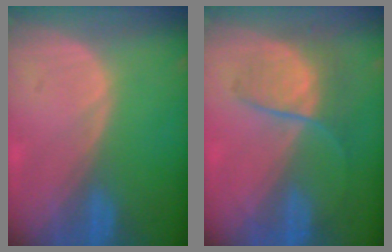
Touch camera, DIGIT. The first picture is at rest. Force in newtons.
{"total": 6.6, "press": 6.2, "slide": 2.3}